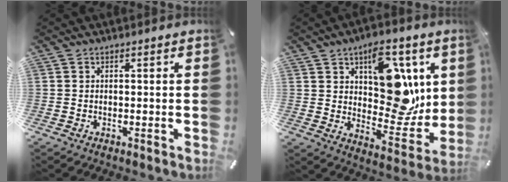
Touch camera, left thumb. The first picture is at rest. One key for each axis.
{"total": 16.8, "fx": 6.0, "fy": 10.3, "fz": 11.8, "tx": -0.138, "ty": -0.035, "tz": 0.110}